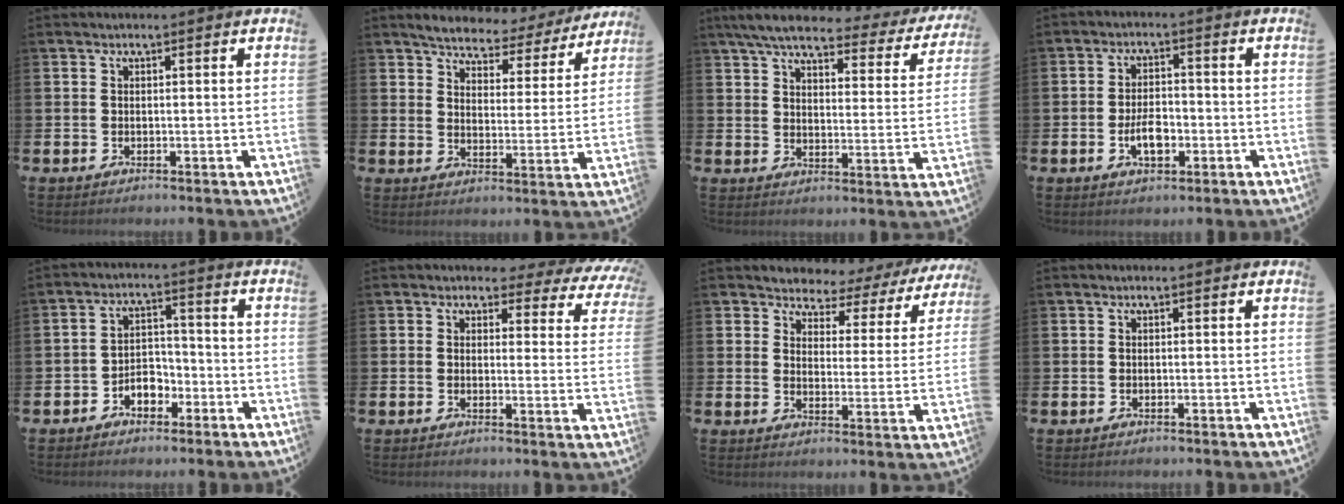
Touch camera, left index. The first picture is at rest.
{"total": 5.1, "force": [4.9, 1.0, 0.6], "torque": [-0.036, -0.039, 0.080]}
{"total": 6.1, "force": [5.1, 1.3, 2.9], "torque": [-0.077, -0.030, 0.082]}
{"total": 4.4, "force": [-1.3, 2.4, 3.5], "torque": [-0.053, 0.004, -0.025]}
{"total": 3.5, "force": [-2.2, 2.2, 1.5], "torque": [-0.032, 0.005, -0.049]}
{"total": 2.7, "force": [1.9, 1.7, 0.7], "torque": [-0.018, -0.017, 0.025]}
{"total": 3.1, "force": [2.8, 1.3, -0.2], "torque": [-0.014, -0.035, 0.037]}
{"total": 0.0}